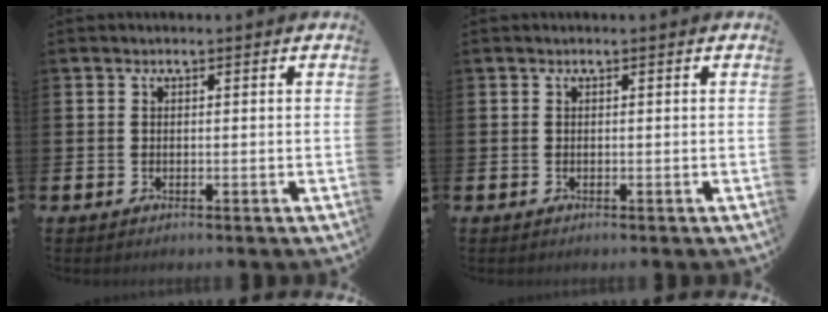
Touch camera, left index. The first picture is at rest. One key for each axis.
{"total": 0.0}